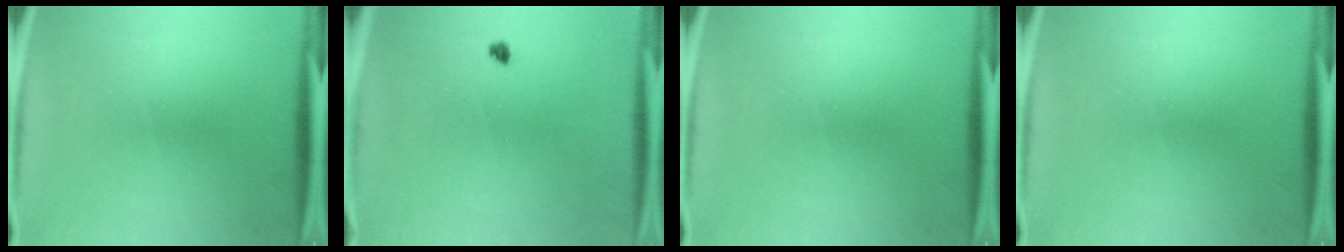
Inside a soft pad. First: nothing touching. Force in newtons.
{"total": 1.0}
{"total": 0.0}
{"total": 0.0}